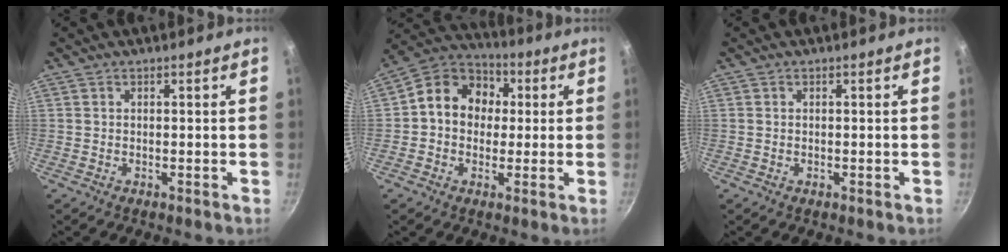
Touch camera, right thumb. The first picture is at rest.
{"total": 12.1, "force": [1.3, 10.1, 6.6], "torque": [-0.066, 0.024, 0.000]}
{"total": 0.0}